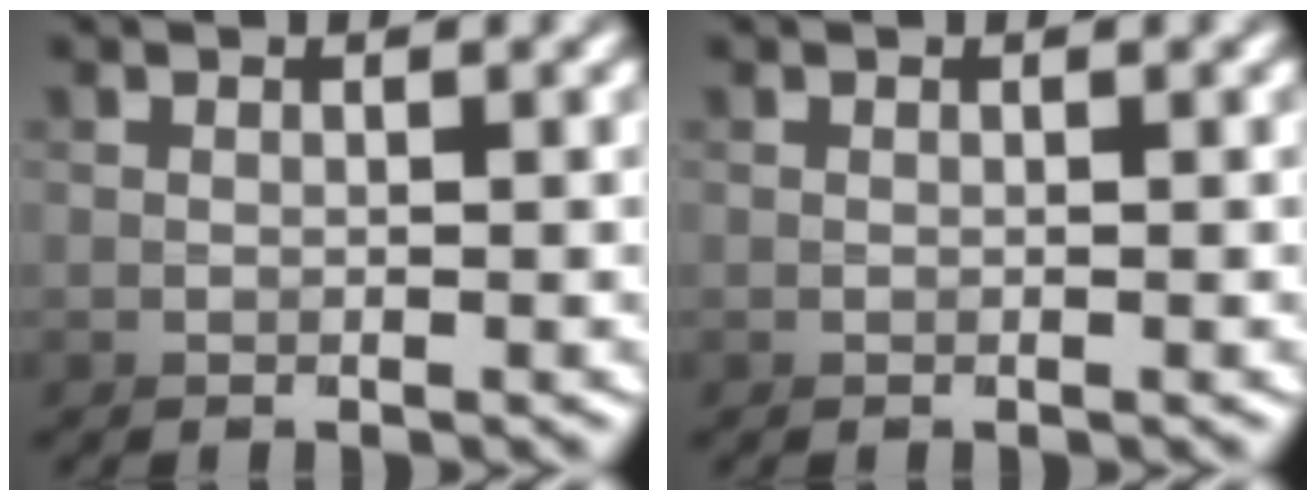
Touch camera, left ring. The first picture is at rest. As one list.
[{"total": 0.0}]